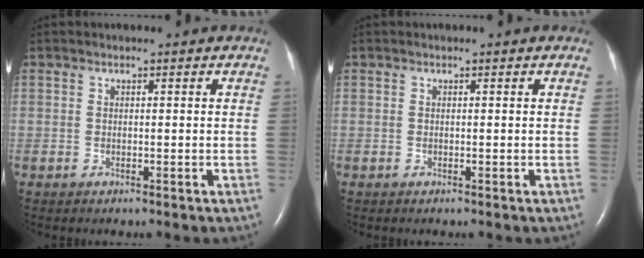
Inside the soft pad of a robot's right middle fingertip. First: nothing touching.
{"total": 0.0}